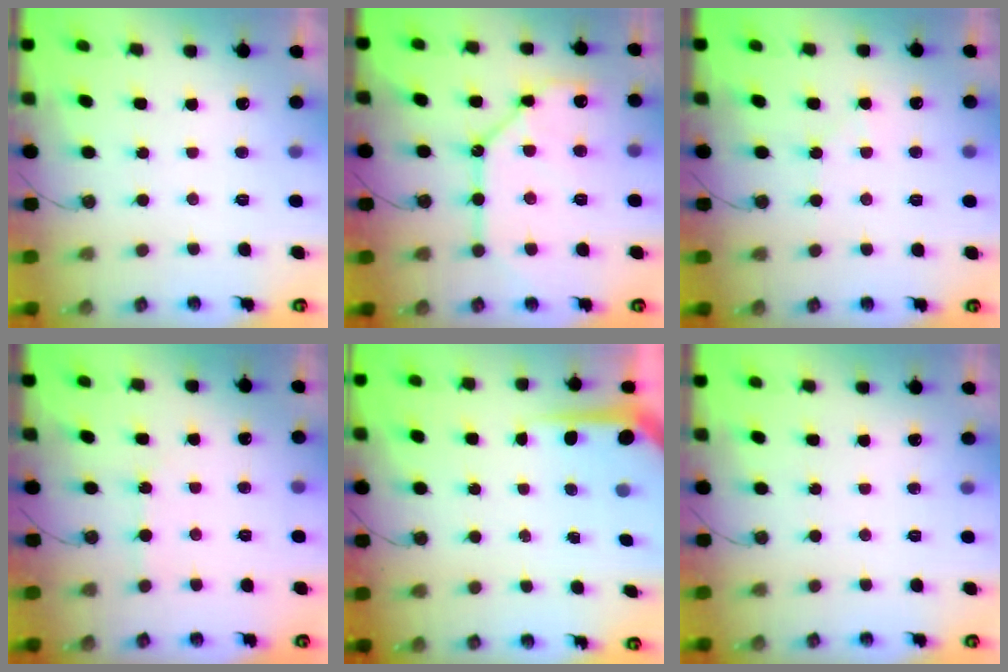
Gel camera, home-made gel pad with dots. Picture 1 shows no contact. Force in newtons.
{"total": 12.4, "press": 12.3, "slide": 1.5}
{"total": 4.0, "press": 4.0, "slide": 0.7}
{"total": 2.8, "press": 2.8, "slide": 0.4}
{"total": 4.6, "press": 4.6, "slide": 0.4}
{"total": 0.0}